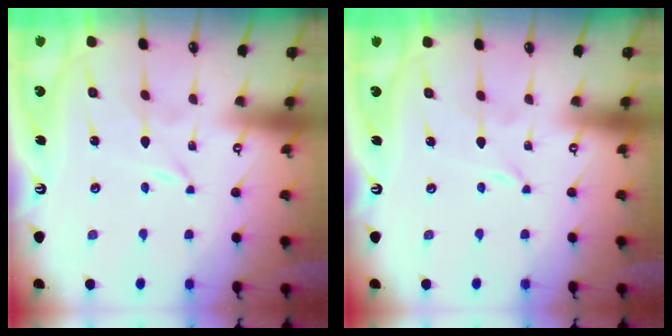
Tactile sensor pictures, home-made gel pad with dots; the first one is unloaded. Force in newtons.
{"total": 0.0}